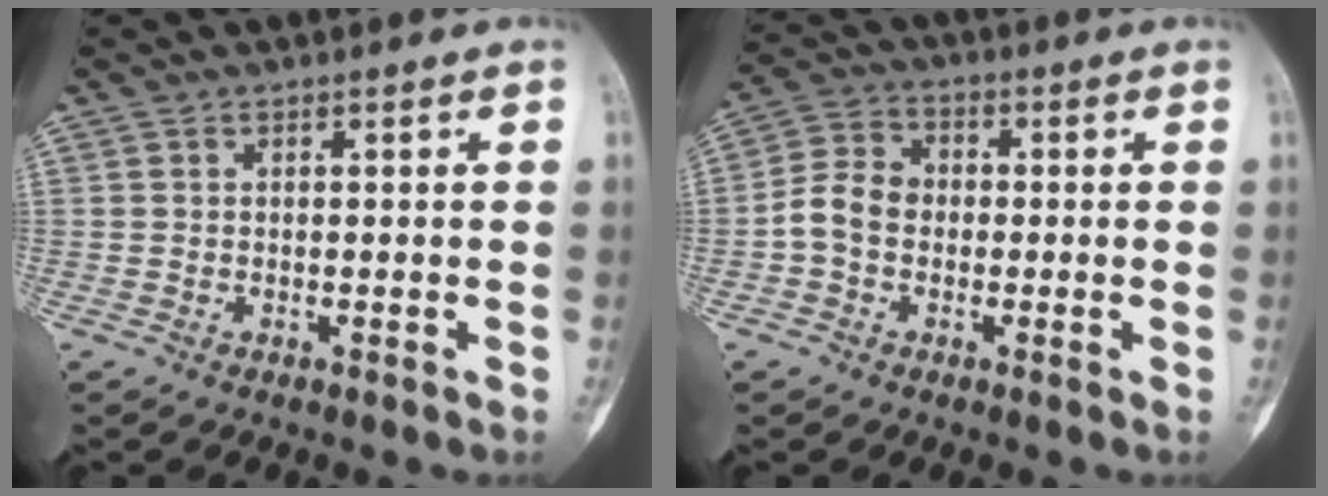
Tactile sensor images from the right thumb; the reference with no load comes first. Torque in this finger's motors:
{"motor_torque": [0.34, 0.28, 0.42, -0.43, 0.03]}